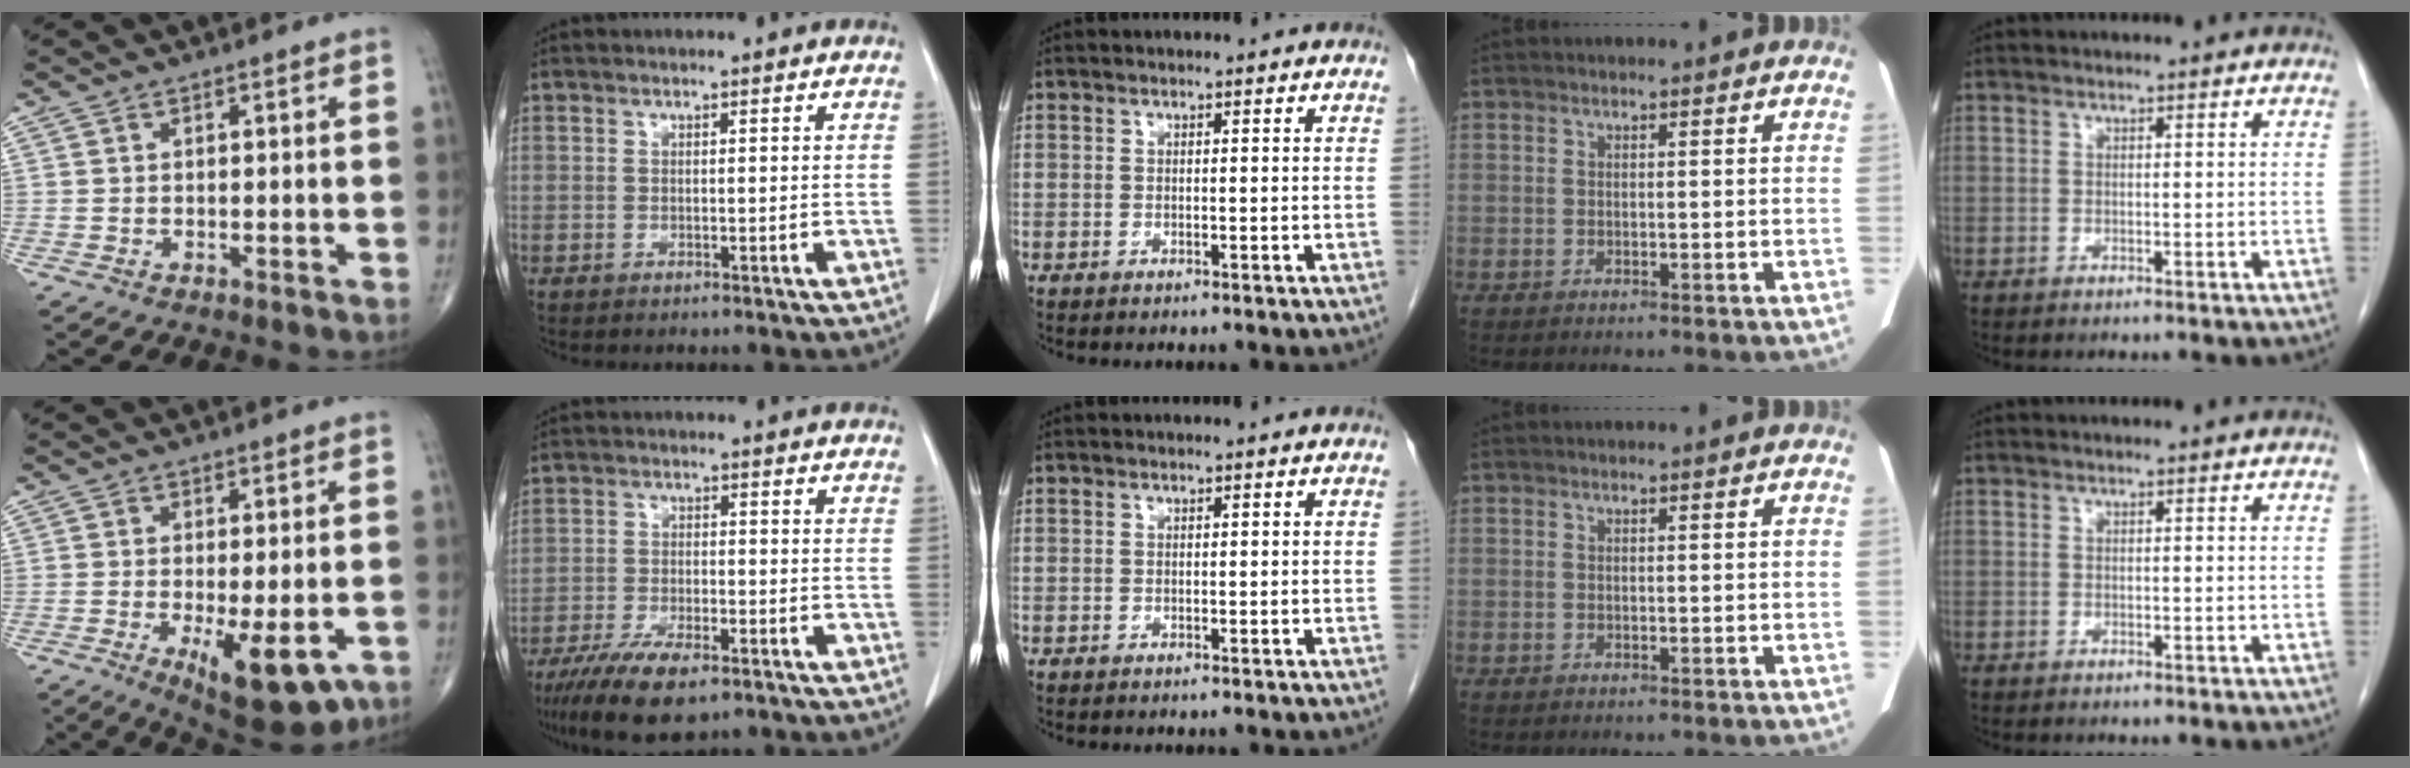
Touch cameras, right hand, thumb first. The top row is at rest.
{"thumb": {"total": 12.1, "force": [-4.4, 4.5, 10.3], "torque": [-0.139, -0.015, -0.054]}, "index": {"total": 10.2, "force": [-7.0, 3.1, 6.8], "torque": [-0.118, -0.015, -0.117]}}